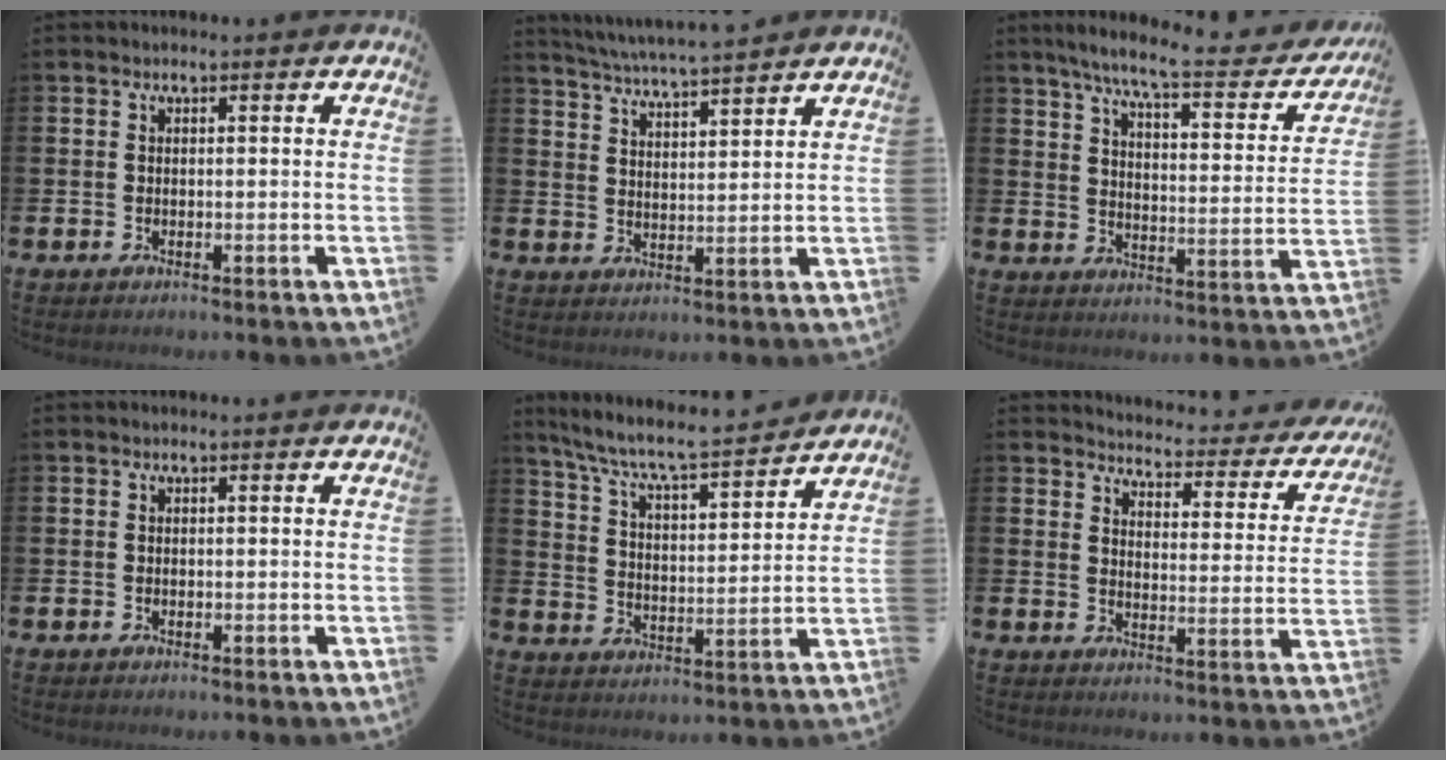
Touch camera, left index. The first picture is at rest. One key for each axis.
{"total": 5.5, "fx": 5.4, "fy": -0.3, "fz": 1.0, "tx": -0.042, "ty": -0.030, "tz": 0.096}
{"total": 7.8, "fx": 6.6, "fy": 0.8, "fz": 4.0, "tx": -0.101, "ty": -0.046, "tz": 0.106}
{"total": 0.0}
{"total": 7.4, "fx": 7.0, "fy": 0.4, "fz": 2.5, "tx": -0.082, "ty": -0.054, "tz": 0.117}
{"total": 3.4, "fx": 3.2, "fy": 0.8, "fz": 0.6, "tx": -0.029, "ty": -0.035, "tz": 0.046}